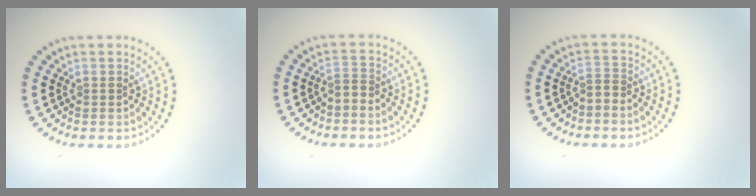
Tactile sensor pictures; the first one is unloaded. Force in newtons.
{"total": 1.1, "press": 0.6, "slide": 1.0}
{"total": 1.1, "press": 0.6, "slide": 1.0}